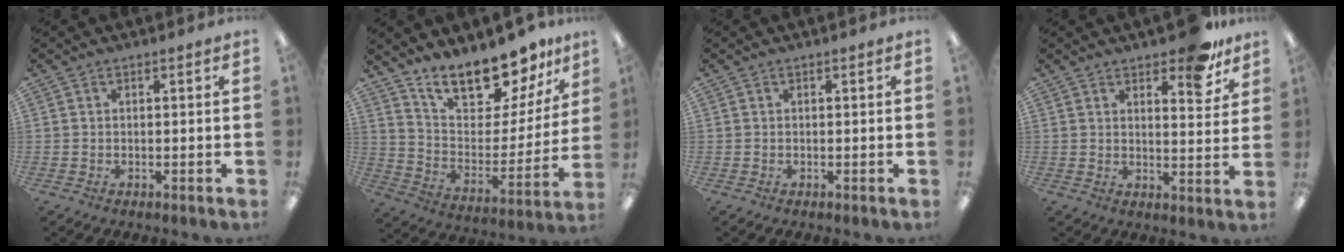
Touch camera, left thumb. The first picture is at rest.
{"total": 18.2, "force": [15.5, 6.3, 7.1], "torque": [-0.123, -0.116, 0.273]}
{"total": 0.0}
{"total": 9.6, "force": [7.1, 3.6, 5.4], "torque": [-0.060, -0.043, 0.118]}